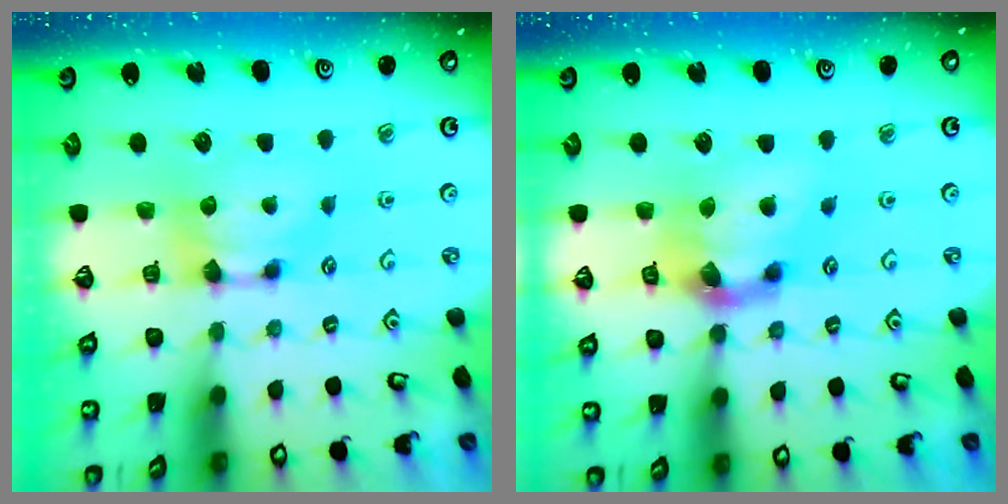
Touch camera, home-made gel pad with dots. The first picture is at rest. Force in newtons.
{"total": 5.2, "press": 4.9, "slide": 1.9}